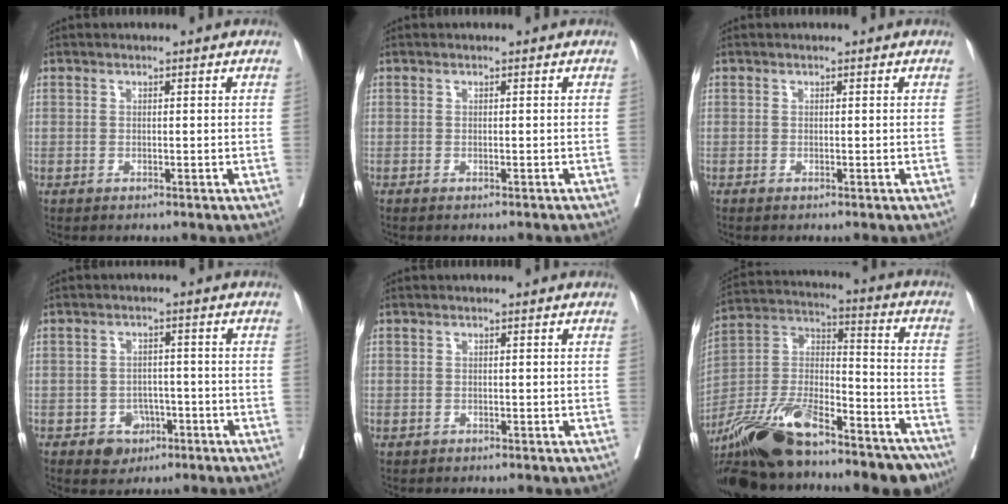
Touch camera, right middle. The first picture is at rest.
{"total": 0.6, "force": [-0.6, 0.1, 0.2], "torque": [-0.001, -0.001, -0.012]}
{"total": 0.0}
{"total": 4.3, "force": [-2.1, 3.4, 1.4], "torque": [-0.011, 0.009, -0.024]}
{"total": 0.6, "force": [-0.2, 0.5, 0.2], "torque": [-0.002, 0.002, 0.000]}
{"total": 26.5, "force": [-19.5, 8.8, 15.7], "torque": [-0.272, 0.005, -0.326]}